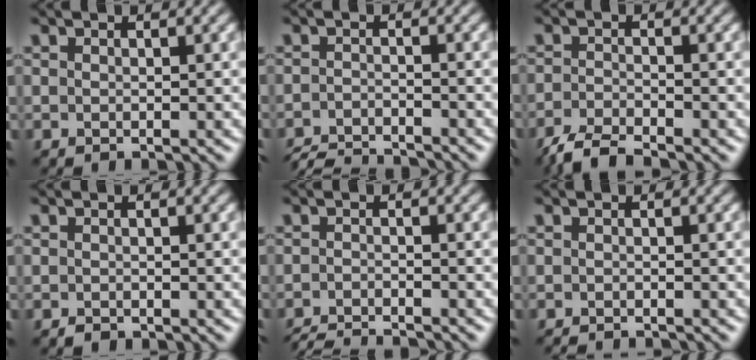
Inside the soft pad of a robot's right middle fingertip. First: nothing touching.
{"total": 4.3, "force": [-4.2, 0.5, 1.1], "torque": [-0.019, -0.010, -0.077]}
{"total": 3.6, "force": [-3.2, 0.6, 1.7], "torque": [-0.036, -0.008, -0.070]}
{"total": 0.5, "force": [-0.5, 0.2, 0.1], "torque": [0.001, -0.002, -0.008]}
{"total": 4.0, "force": [-3.8, 0.3, 1.2], "torque": [-0.022, -0.012, -0.067]}
{"total": 2.3, "force": [-2.2, 0.3, 0.8], "torque": [-0.006, -0.008, -0.032]}